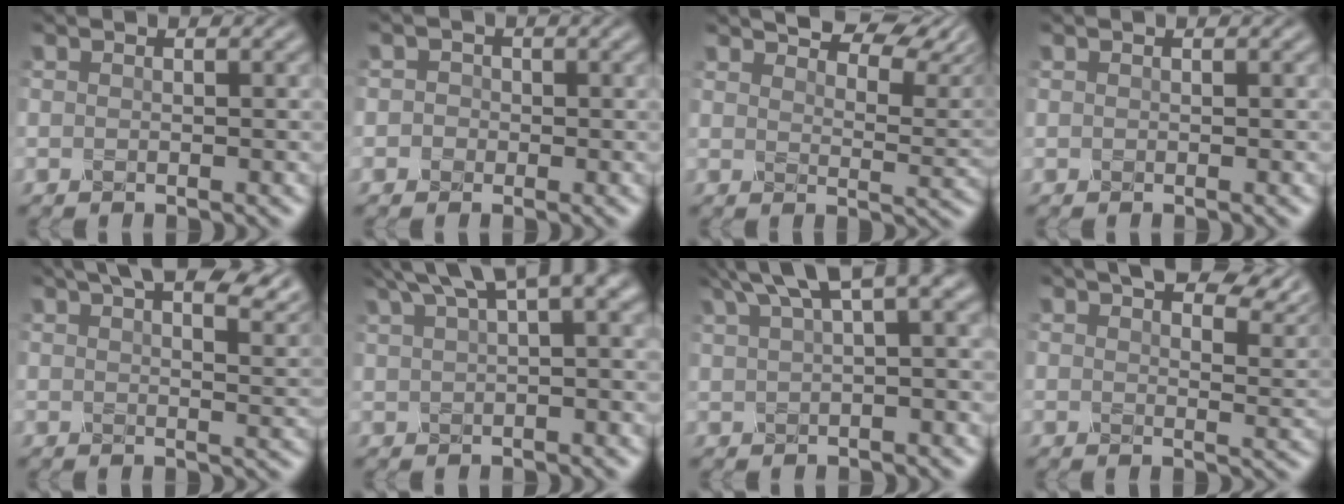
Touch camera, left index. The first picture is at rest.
{"total": 1.0, "force": [-0.6, 0.7, -0.5], "torque": [0.010, 0.001, -0.004]}
{"total": 7.1, "force": [5.9, 1.7, 3.6], "torque": [-0.047, 0.020, 0.083]}
{"total": 0.0}
{"total": 9.8, "force": [6.4, 3.0, 6.8], "torque": [-0.078, 0.042, 0.074]}
{"total": 6.5, "force": [3.3, 1.1, 5.4], "torque": [-0.057, 0.029, 0.064]}
{"total": 6.4, "force": [3.3, 1.1, 5.3], "torque": [-0.058, 0.028, 0.063]}
{"total": 7.5, "force": [5.0, 2.4, 5.0], "torque": [-0.049, 0.023, 0.073]}